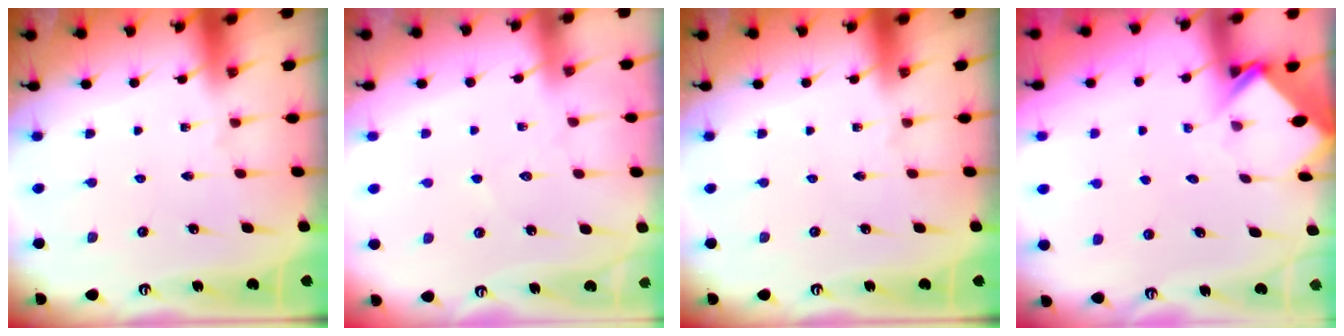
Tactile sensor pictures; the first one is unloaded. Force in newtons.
{"total": 4.0, "press": 4.0, "slide": 0.5}
{"total": 0.0}
{"total": 3.9, "press": 3.9, "slide": 0.2}